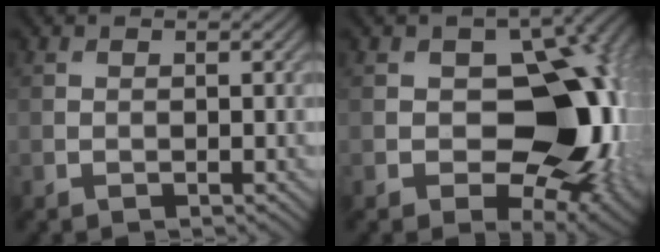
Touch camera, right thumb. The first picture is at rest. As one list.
[{"total": 12.7, "force": [-0.6, 8.7, 9.3], "torque": [-0.115, -0.008, -0.006]}]